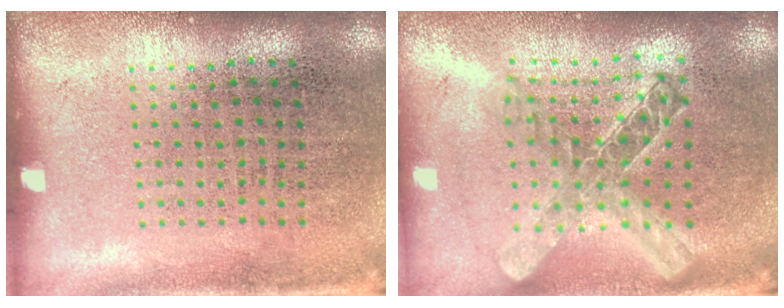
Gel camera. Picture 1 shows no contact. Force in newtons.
{"total": 2.0, "press": 1.7, "slide": 1.0}